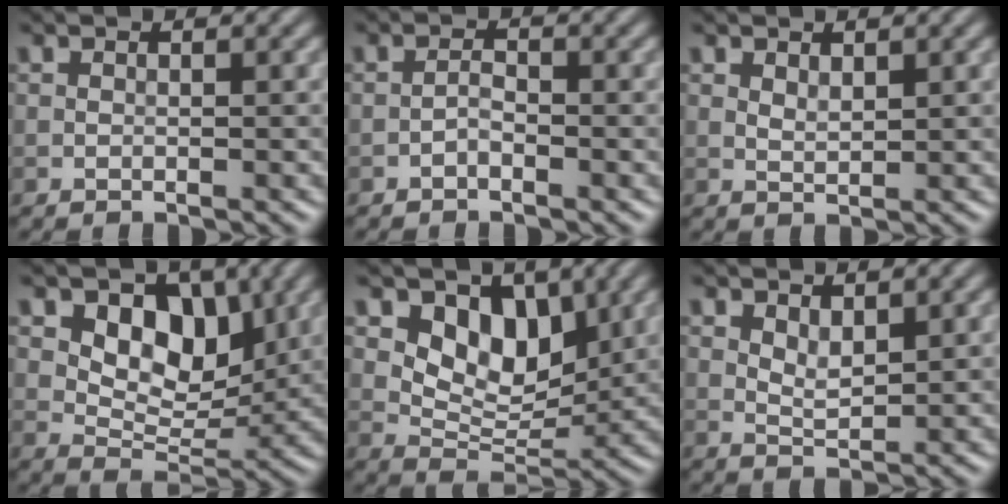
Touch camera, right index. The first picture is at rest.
{"total": 1.0, "force": [-0.7, 0.3, 0.7], "torque": [-0.013, 0.004, -0.016]}
{"total": 1.2, "force": [0.7, 0.6, 0.7], "torque": [-0.015, -0.002, 0.017]}
{"total": 6.5, "force": [2.3, 4.2, 4.4], "torque": [-0.060, -0.013, 0.034]}
{"total": 5.9, "force": [2.5, 3.7, 3.8], "torque": [-0.057, -0.015, 0.038]}
{"total": 1.9, "force": [1.0, 0.9, 1.4], "torque": [-0.028, -0.004, 0.022]}